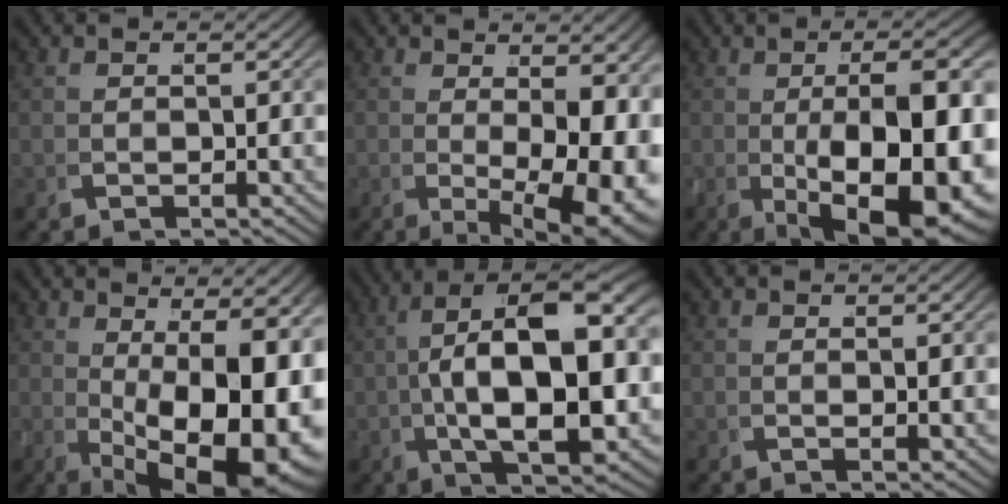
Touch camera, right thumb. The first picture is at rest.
{"total": 8.9, "force": [-0.3, 4.2, 7.8], "torque": [-0.123, -0.032, 0.018]}
{"total": 13.5, "force": [-1.9, 6.1, 11.9], "torque": [-0.193, -0.029, 0.002]}
{"total": 16.5, "force": [-2.0, 8.3, 14.2], "torque": [-0.228, -0.060, 0.017]}
{"total": 13.3, "force": [2.0, 6.0, 11.6], "torque": [-0.188, -0.017, 0.039]}
{"total": 1.1, "force": [0.7, 0.1, 0.8], "torque": [-0.015, 0.002, 0.010]}